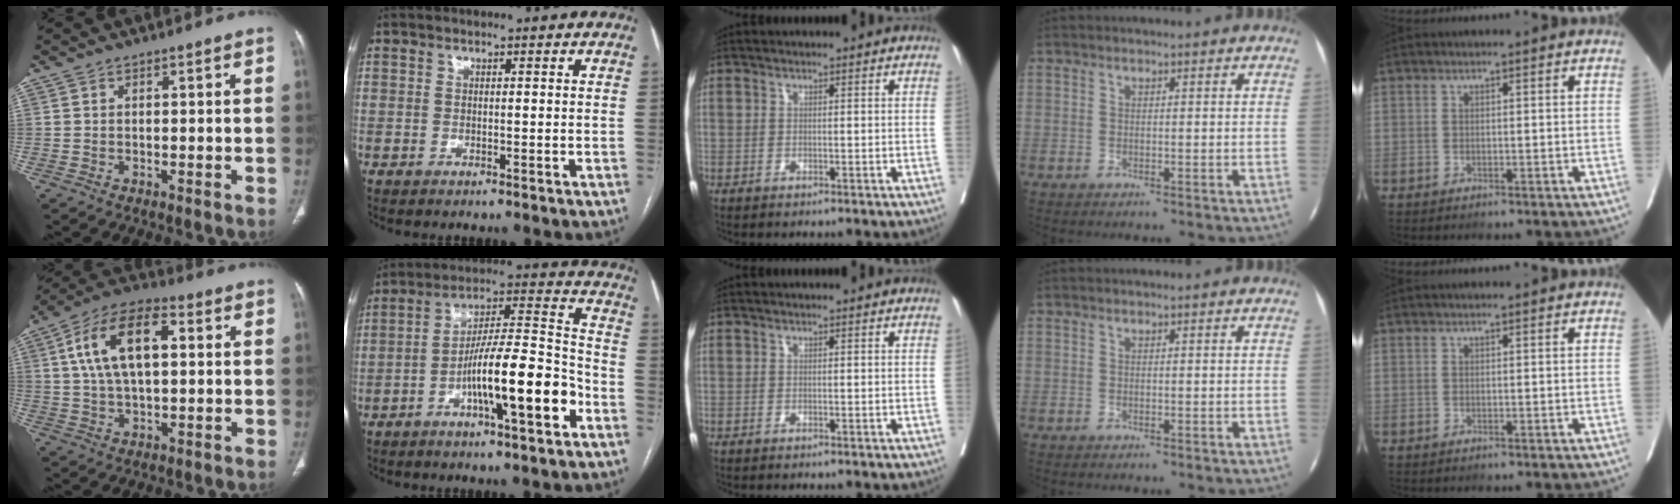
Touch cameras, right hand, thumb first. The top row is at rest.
{"thumb": {"total": 15.0, "force": [3.3, 7.6, 12.5], "torque": [-0.226, 0.020, 0.055]}, "index": {"total": 15.0, "force": [-6.1, 1.6, 13.6], "torque": [-0.229, 0.009, -0.099]}}